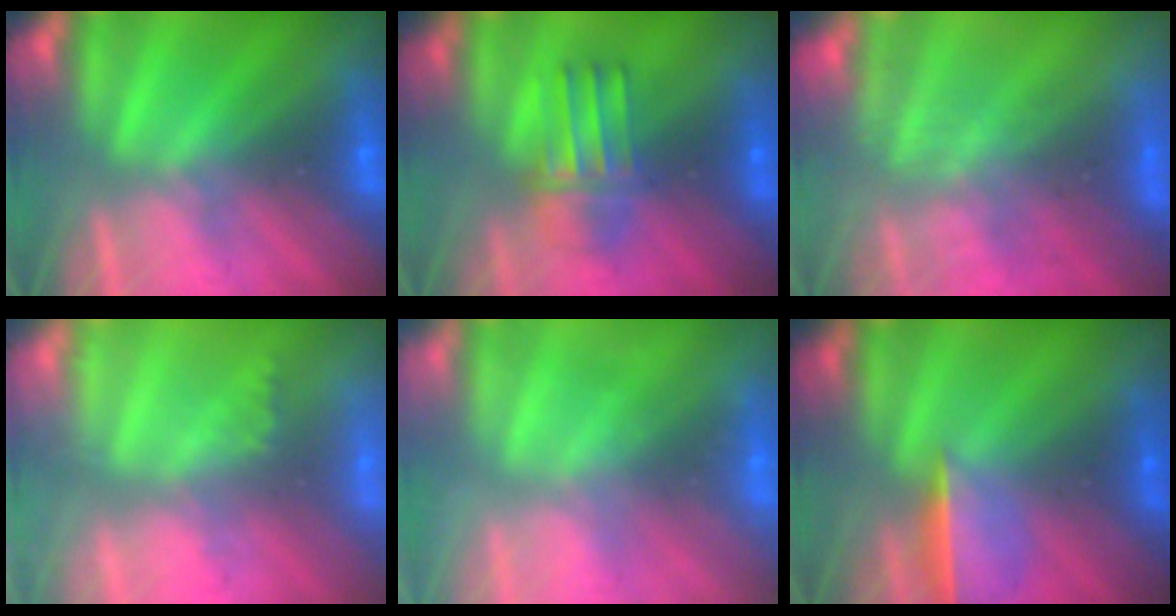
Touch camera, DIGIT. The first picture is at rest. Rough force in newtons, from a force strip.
{"total": 3.5}
{"total": 7.1}
{"total": 1.8}
{"total": 2.4}
{"total": 1.7}